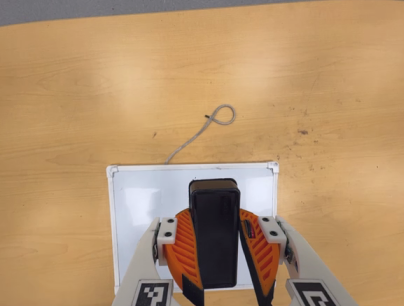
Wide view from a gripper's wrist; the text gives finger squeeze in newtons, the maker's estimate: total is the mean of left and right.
{"total": 9.5, "left": 9.3, "right": 9.7}